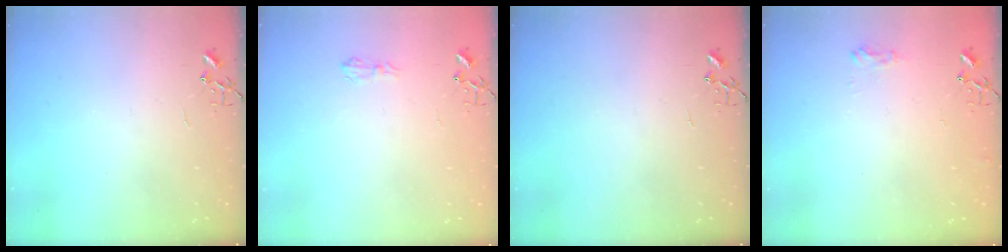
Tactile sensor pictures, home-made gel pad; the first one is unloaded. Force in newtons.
{"total": 6.4, "press": 6.4, "slide": 0.8}
{"total": 0.0}
{"total": 6.3, "press": 6.2, "slide": 0.9}